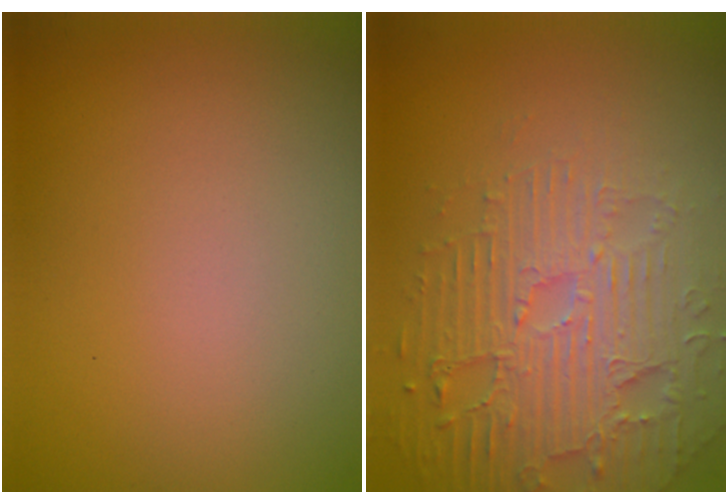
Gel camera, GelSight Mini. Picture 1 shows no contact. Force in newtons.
{"total": 5.8, "press": 4.9, "slide": 3.2}